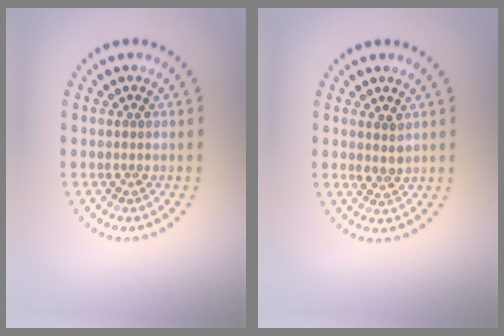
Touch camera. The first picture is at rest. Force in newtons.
{"total": 1.5, "press": 1.3, "slide": 0.6}